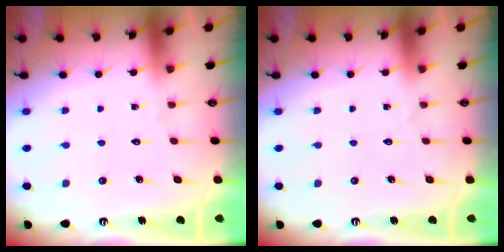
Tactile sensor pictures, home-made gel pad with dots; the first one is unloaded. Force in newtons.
{"total": 0.0}